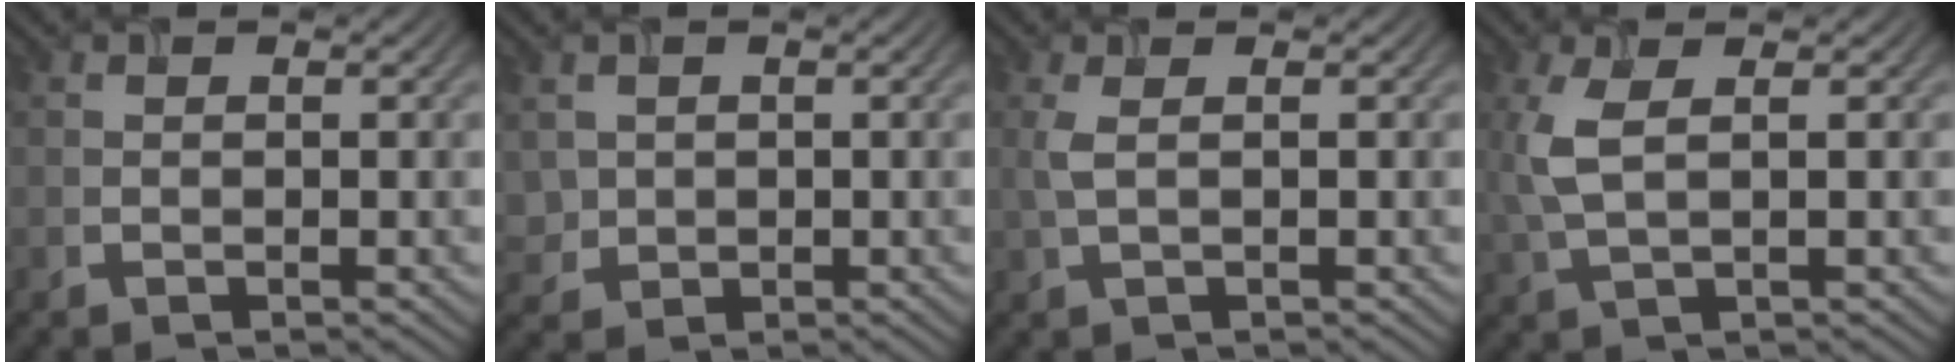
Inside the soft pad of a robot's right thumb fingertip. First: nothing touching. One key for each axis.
{"total": 2.1, "fx": 0.5, "fy": 2.0, "fz": 0.5, "tx": -0.020, "ty": -0.007, "tz": 0.011}
{"total": 2.0, "fx": 0.3, "fy": 0.5, "fz": 2.0, "tx": -0.050, "ty": 0.006, "tz": 0.007}
{"total": 4.6, "fx": 0.9, "fy": 1.6, "fz": 4.2, "tx": -0.112, "ty": 0.005, "tz": 0.018}